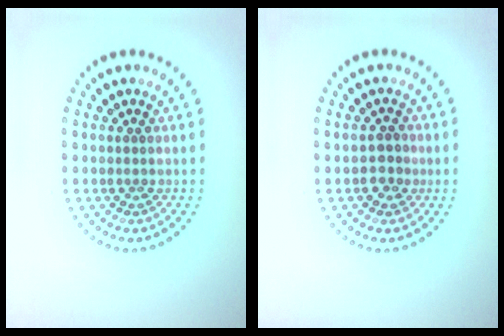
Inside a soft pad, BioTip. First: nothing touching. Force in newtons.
{"total": 1.8, "press": 1.7, "slide": 0.5}